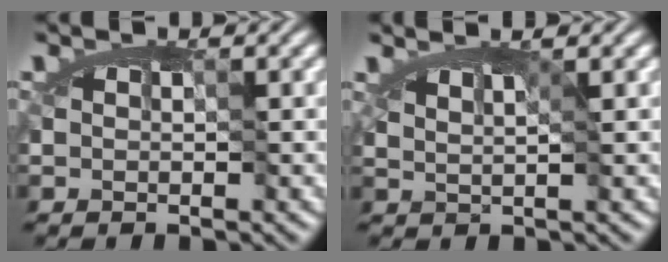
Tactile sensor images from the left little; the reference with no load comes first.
{"total": 0.9, "force": [0.7, -0.2, 0.6], "torque": [-0.015, 0.000, 0.009]}